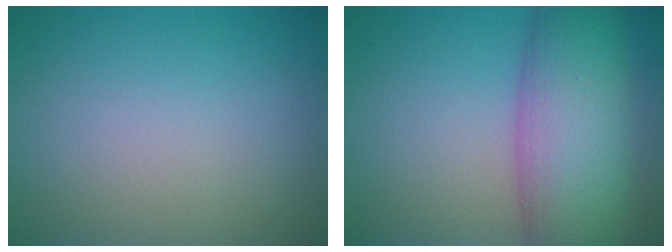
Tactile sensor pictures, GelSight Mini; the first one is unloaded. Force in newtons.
{"total": 10.8, "press": 10.8, "slide": 0.4}